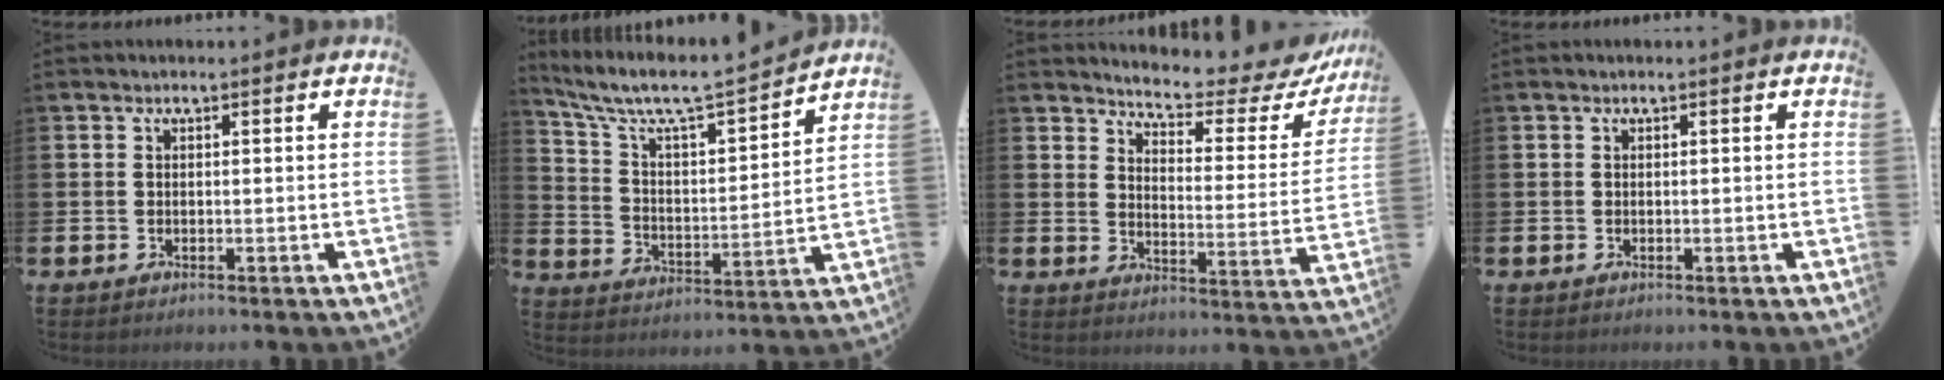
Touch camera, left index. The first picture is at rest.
{"total": 7.6, "force": [6.9, 1.2, 3.0], "torque": [-0.095, -0.053, 0.112]}
{"total": 5.7, "force": [5.5, 0.8, 1.5], "torque": [-0.043, -0.049, 0.087]}
{"total": 0.0}